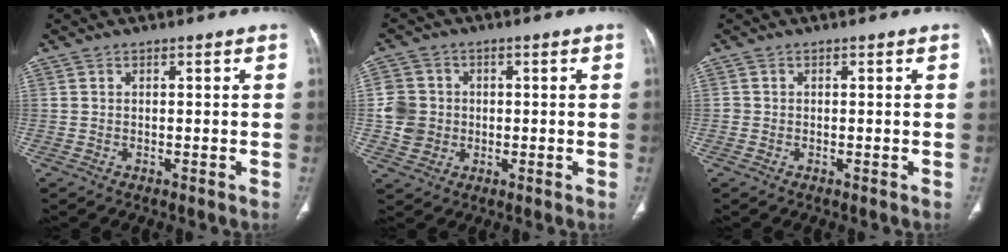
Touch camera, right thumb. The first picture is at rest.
{"total": 6.8, "force": [-0.4, 6.4, 2.3], "torque": [-0.024, 0.008, -0.008]}
{"total": 0.0}